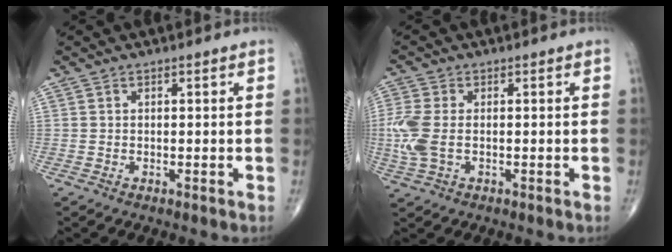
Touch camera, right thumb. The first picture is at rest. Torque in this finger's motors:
{"motor_torque": [0.19, 0.11, 0.72, 0.12, 0.07]}